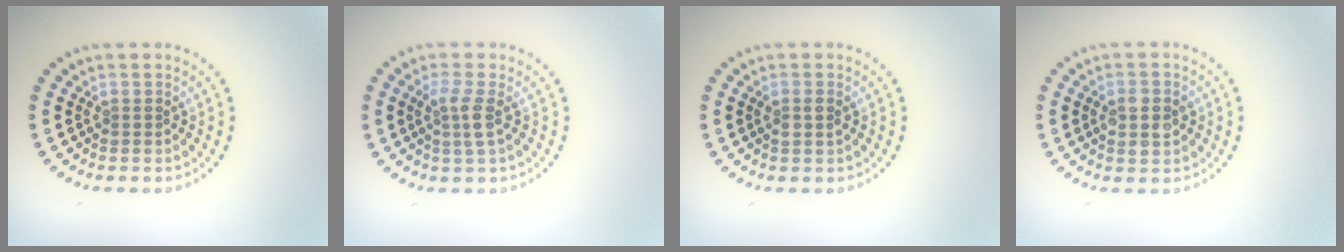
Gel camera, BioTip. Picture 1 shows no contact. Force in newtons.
{"total": 2.0, "press": 1.6, "slide": 1.2}
{"total": 1.1, "press": 1.0, "slide": 0.3}
{"total": 2.7, "press": 2.7, "slide": 0.1}